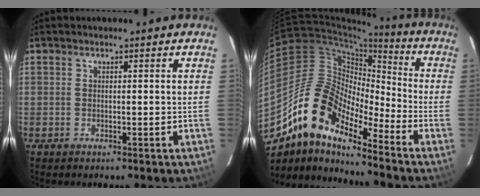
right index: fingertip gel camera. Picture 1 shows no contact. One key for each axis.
{"total": 15.6, "fx": -11.7, "fy": 5.1, "fz": 8.9, "tx": -0.145, "ty": 0.001, "tz": -0.238}